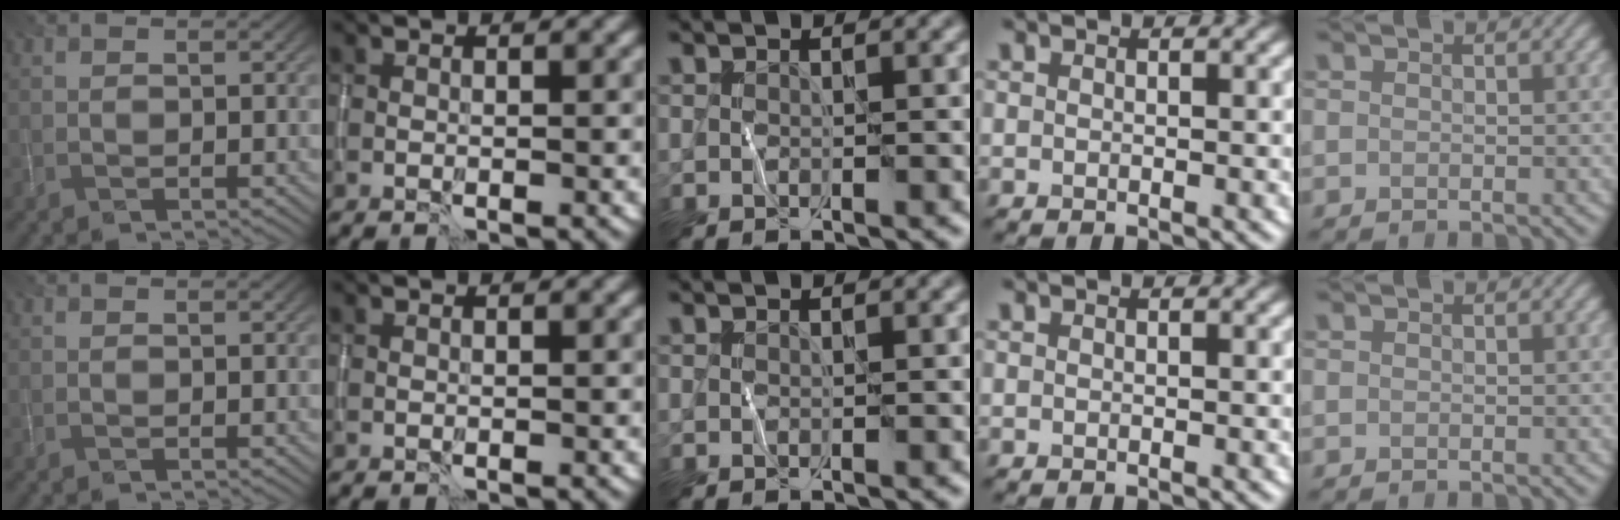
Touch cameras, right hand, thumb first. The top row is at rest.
{}